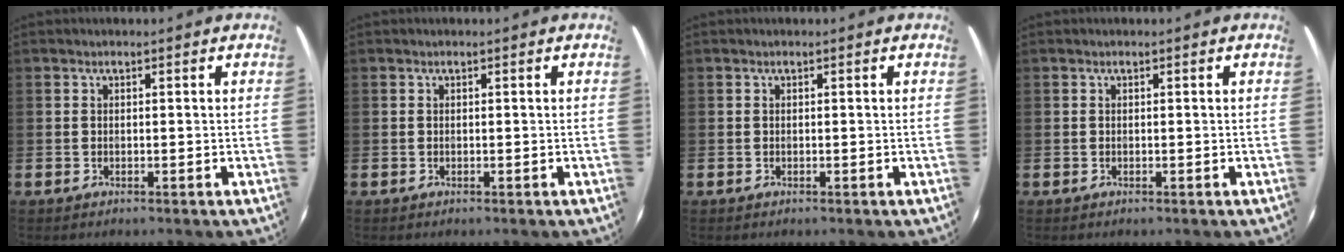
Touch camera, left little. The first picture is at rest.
{"total": 0.0}
{"total": 0.0}
{"total": 0.0}